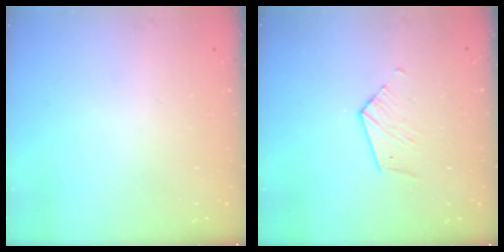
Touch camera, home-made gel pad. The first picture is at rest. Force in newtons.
{"total": 5.0, "press": 5.0, "slide": 0.6}